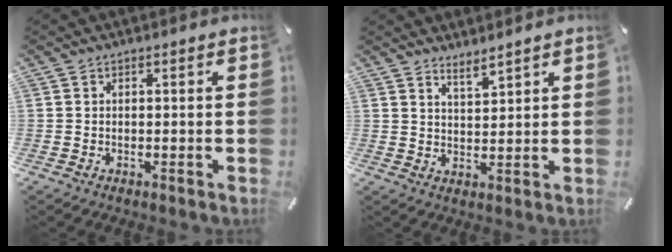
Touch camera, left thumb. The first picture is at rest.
{"total": 3.4, "force": [3.3, 0.3, 0.7], "torque": [-0.019, -0.020, 0.062]}